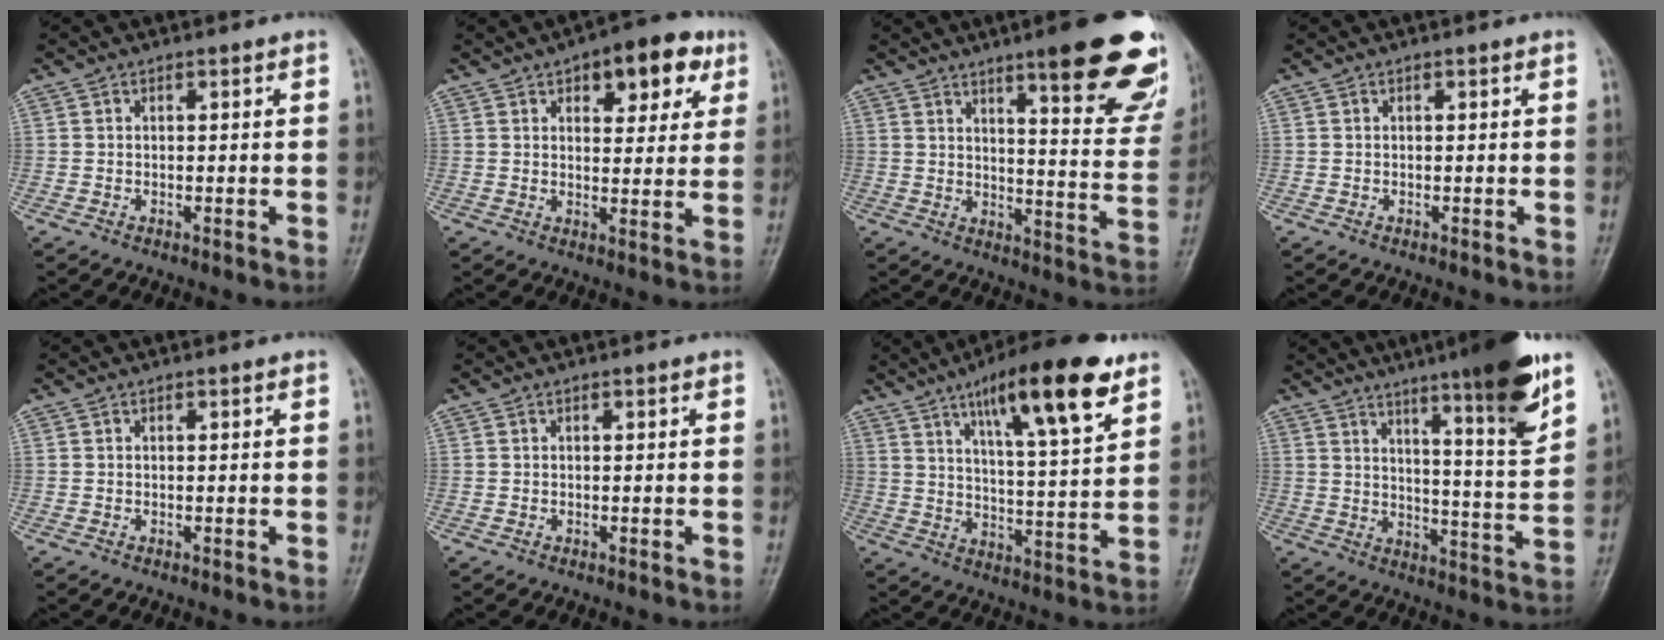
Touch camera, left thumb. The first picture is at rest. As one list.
[{"total": 11.1, "force": [5.5, 5.7, 7.8], "torque": [-0.059, -0.012, 0.067]}, {"total": 21.8, "force": [13.4, 4.4, 16.7], "torque": [-0.182, -0.065, 0.174]}, {"total": 0.0}, {"total": 0.0}, {"total": 0.0}, {"total": 18.1, "force": [10.3, 4.1, 14.4], "torque": [-0.204, -0.041, 0.162]}, {"total": 16.7, "force": [10.3, 1.4, 13.1], "torque": [-0.175, -0.057, 0.153]}]